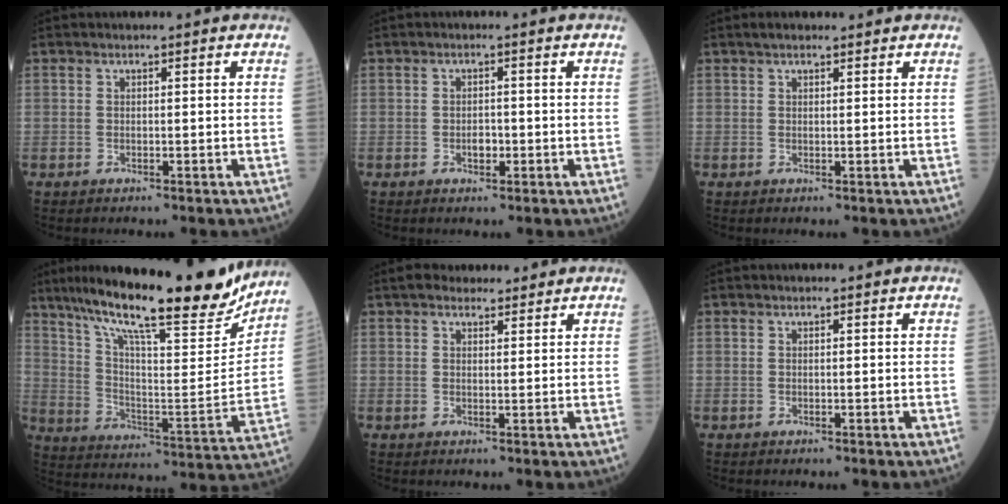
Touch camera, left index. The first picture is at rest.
{"total": 1.7, "force": [-0.6, 1.0, 1.2], "torque": [-0.019, 0.003, -0.007]}
{"total": 2.7, "force": [2.2, 0.6, 1.4], "torque": [-0.022, 0.026, 0.036]}
{"total": 24.4, "force": [20.3, 3.0, 13.2], "torque": [-0.230, -0.027, 0.303]}
{"total": 5.1, "force": [4.4, 1.8, 1.8], "torque": [-0.018, 0.026, 0.070]}
{"total": 0.0}